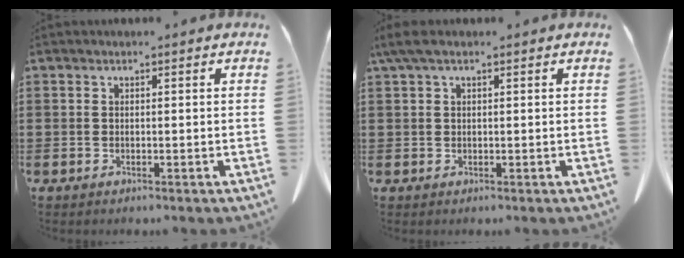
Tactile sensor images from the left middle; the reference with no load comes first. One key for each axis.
{"total": 2.4, "fx": 1.1, "fy": 0.8, "fz": 2.0, "tx": -0.043, "ty": 0.004, "tz": 0.019}